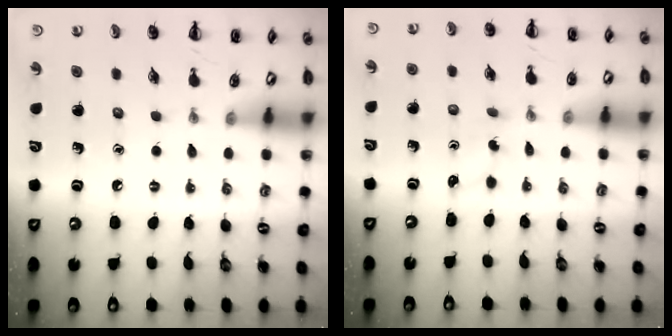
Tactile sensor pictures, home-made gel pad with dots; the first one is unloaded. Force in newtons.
{"total": 2.7, "press": 2.5, "slide": 0.9}